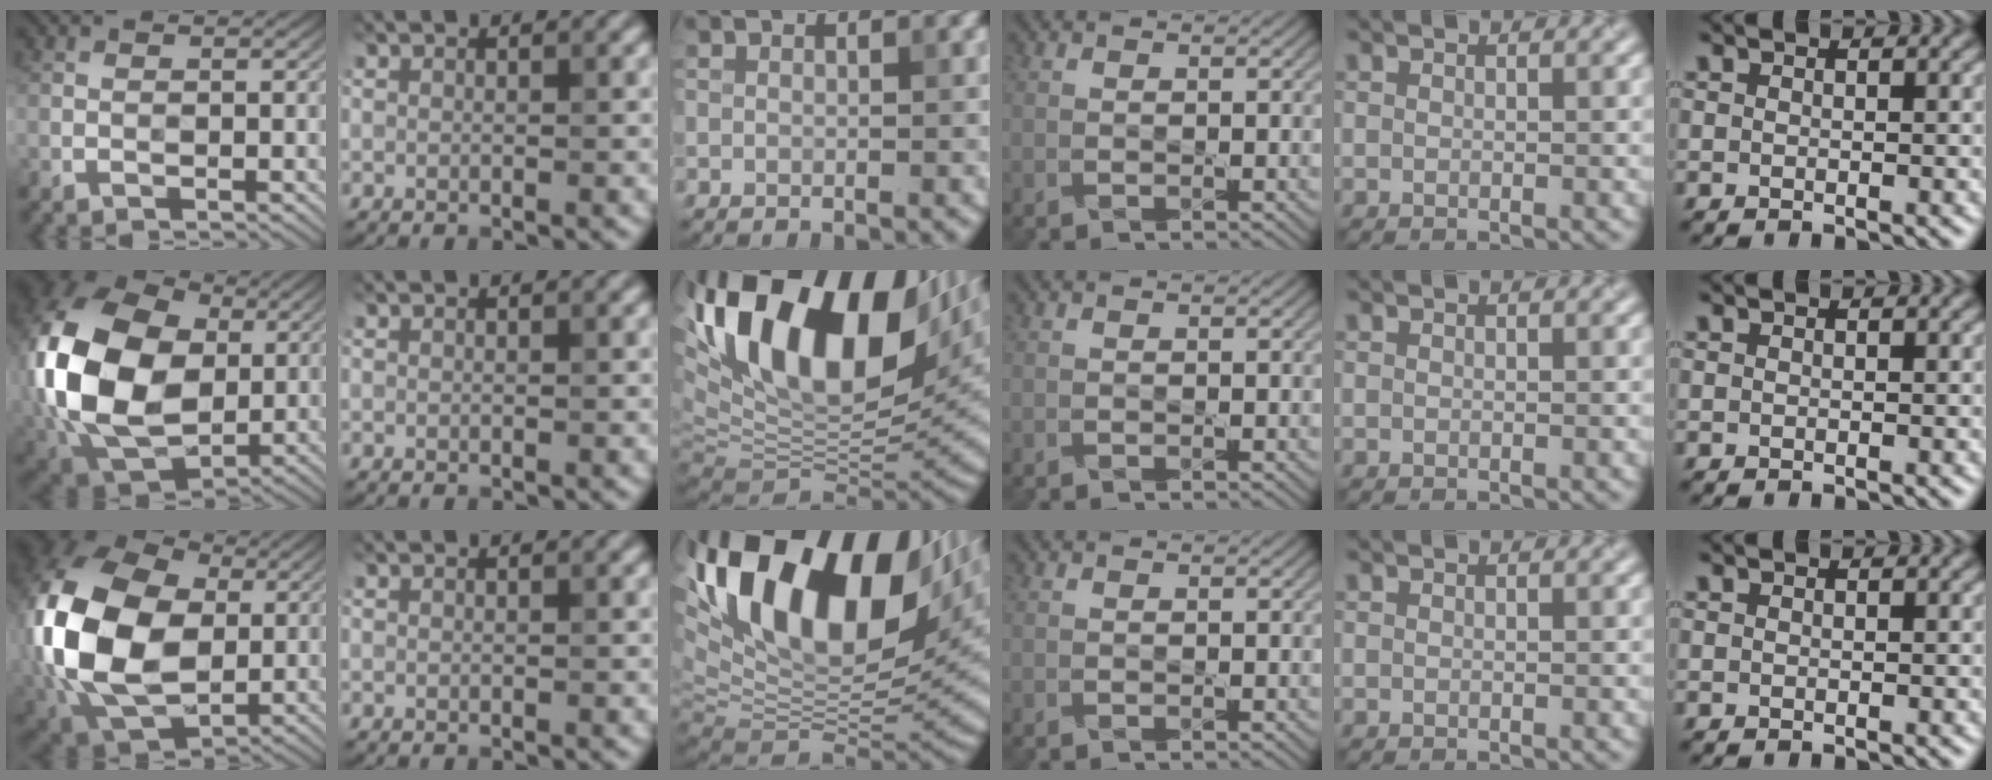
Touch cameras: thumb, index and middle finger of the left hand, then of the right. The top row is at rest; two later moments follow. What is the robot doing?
{"motion": "pour", "object": "watering can"}